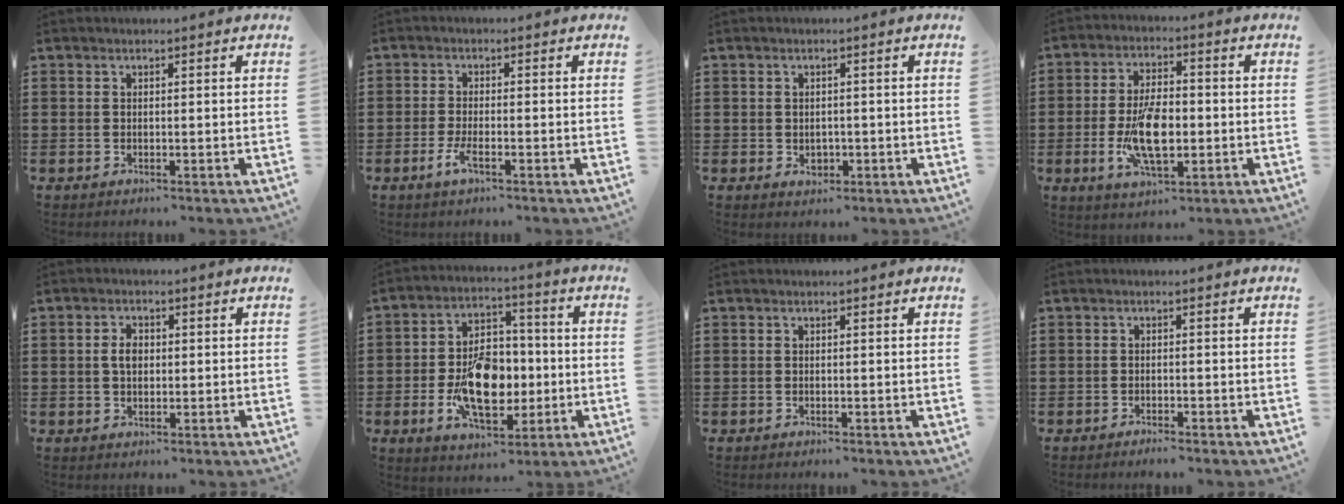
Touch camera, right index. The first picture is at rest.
{"total": 2.9, "force": [-1.4, 0.7, 2.4], "torque": [-0.055, -0.006, -0.029]}
{"total": 1.7, "force": [-0.2, 1.3, 1.1], "torque": [-0.022, 0.004, -0.006]}
{"total": 10.3, "force": [-1.8, 4.6, 9.1], "torque": [-0.199, -0.009, -0.035]}
{"total": 2.8, "force": [0.2, 1.7, 2.2], "torque": [-0.047, 0.008, 0.003]}
{"total": 12.2, "force": [-2.0, 7.3, 9.6], "torque": [-0.172, -0.001, -0.034]}
{"total": 0.0}
{"total": 1.0, "force": [-1.0, 0.0, 0.1], "torque": [-0.007, 0.000, -0.020]}